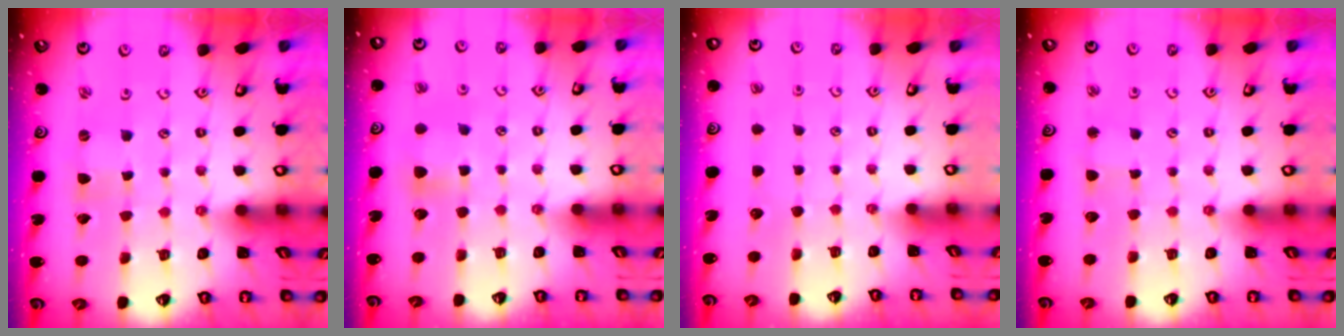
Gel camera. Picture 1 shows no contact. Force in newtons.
{"total": 5.0, "press": 5.0, "slide": 0.9}
{"total": 0.0}
{"total": 1.9, "press": 1.9, "slide": 0.2}